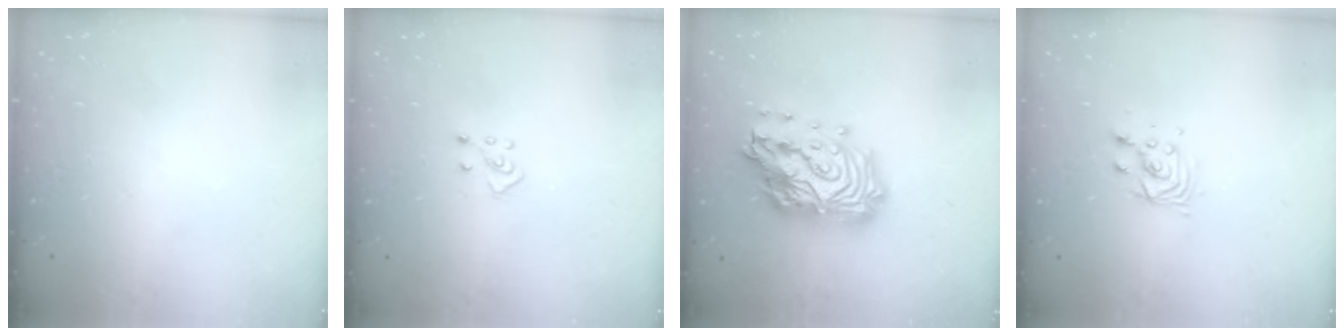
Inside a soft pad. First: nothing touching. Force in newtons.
{"total": 4.6, "press": 4.6, "slide": 0.3}
{"total": 23.4, "press": 23.3, "slide": 2.1}
{"total": 5.0, "press": 5.0, "slide": 0.3}